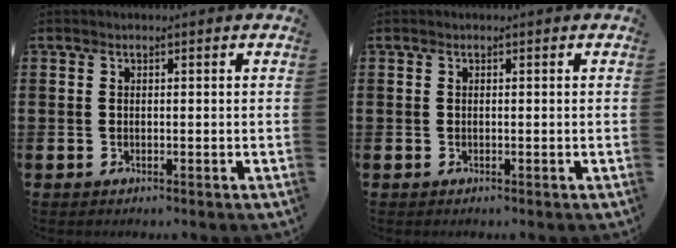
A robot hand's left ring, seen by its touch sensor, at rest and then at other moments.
{"total": 0.0}